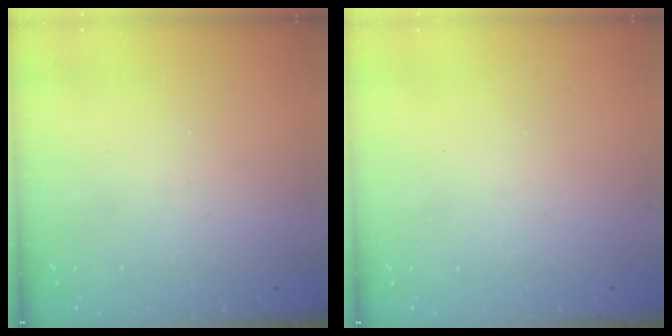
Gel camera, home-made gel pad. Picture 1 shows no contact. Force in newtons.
{"total": 0.0}